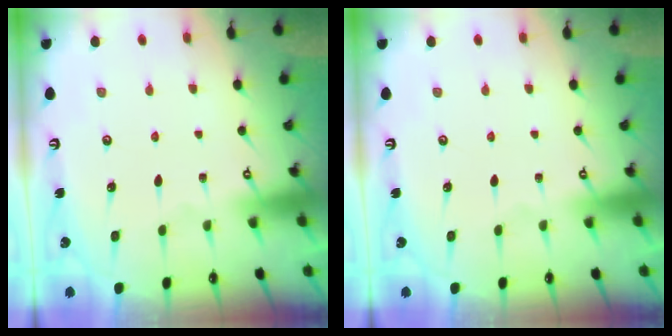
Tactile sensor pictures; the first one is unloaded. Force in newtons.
{"total": 0.0}